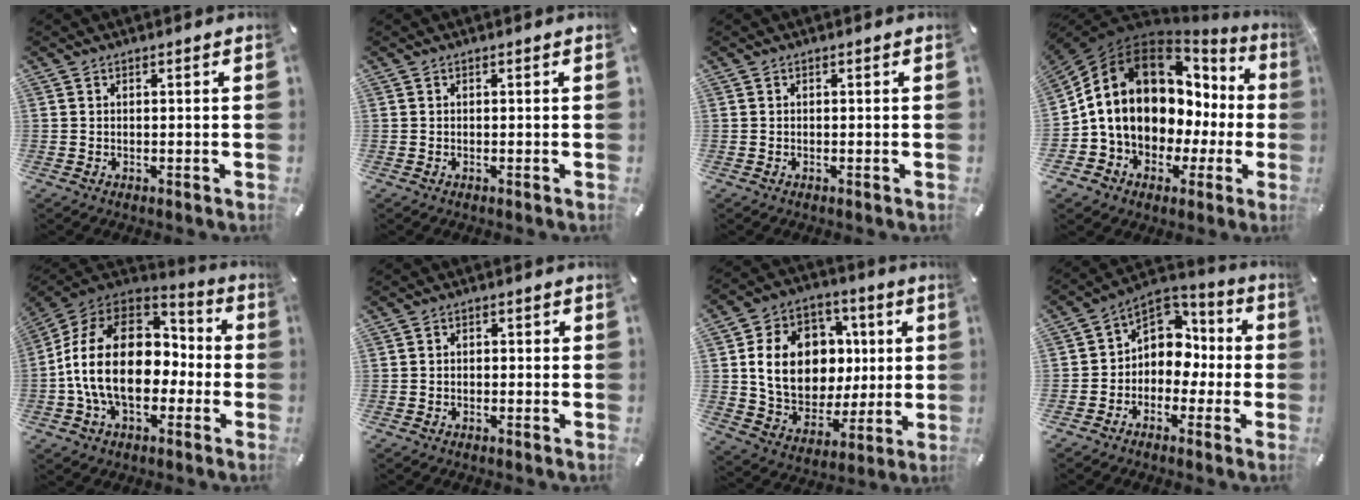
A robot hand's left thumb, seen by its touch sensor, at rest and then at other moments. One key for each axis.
{"total": 0.0}
{"total": 0.0}
{"total": 15.1, "fx": 3.6, "fy": 11.5, "fz": 9.1, "tx": -0.177, "ty": -0.045, "tz": 0.060}
{"total": 22.2, "fx": -1.3, "fy": 15.4, "fz": 16.0, "tx": -0.305, "ty": 0.025, "tz": -0.017}
{"total": 1.7, "fx": -1.2, "fy": 1.1, "fz": 0.6, "tx": -0.011, "ty": 0.008, "tz": -0.026}
{"total": 17.3, "fx": 2.1, "fy": 14.2, "fz": 9.6, "tx": -0.176, "ty": 0.001, "tz": 0.052}
{"total": 9.1, "fx": 0.3, "fy": 8.4, "fz": 3.5, "tx": -0.060, "ty": -0.010, "tz": 0.009}